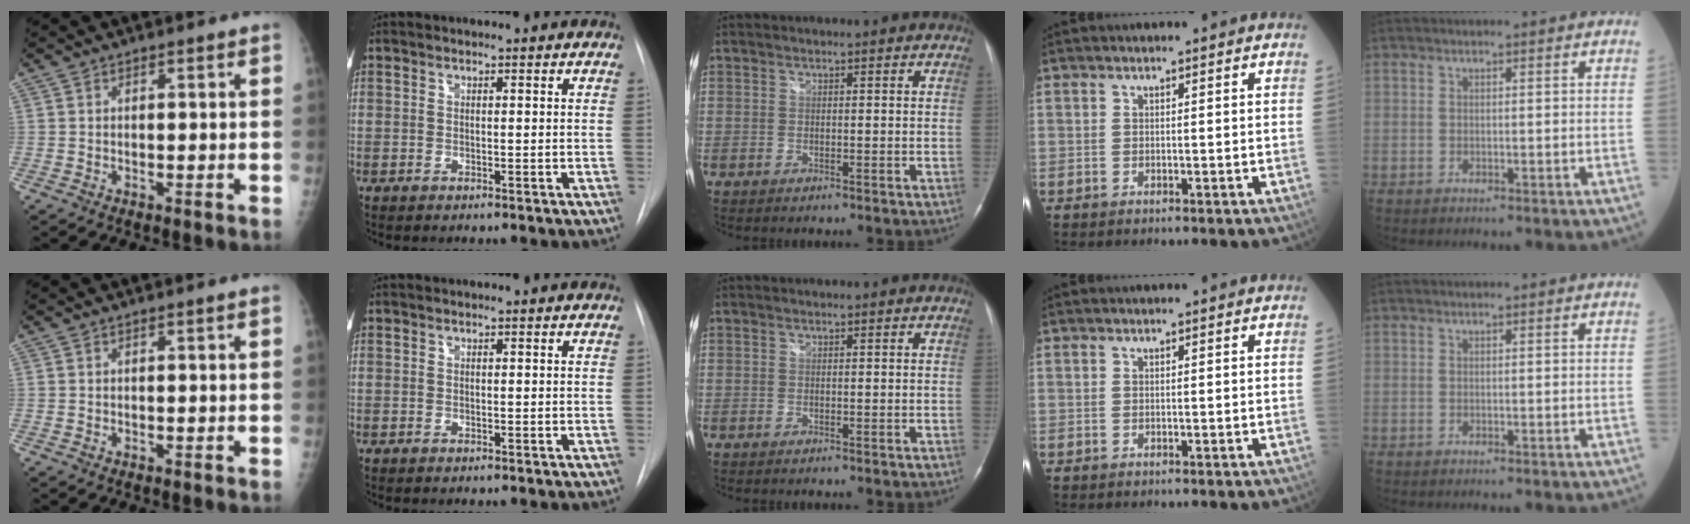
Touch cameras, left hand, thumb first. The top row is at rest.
{}